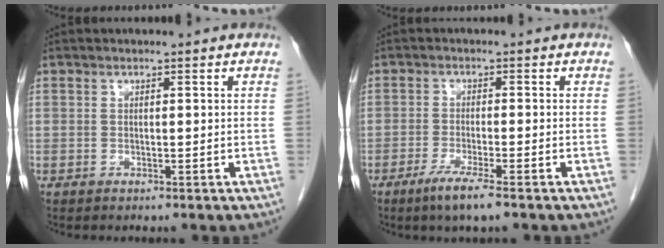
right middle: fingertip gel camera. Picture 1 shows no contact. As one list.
[{"total": 4.8, "force": [-3.1, -0.1, 3.6], "torque": [-0.075, -0.015, -0.058]}]